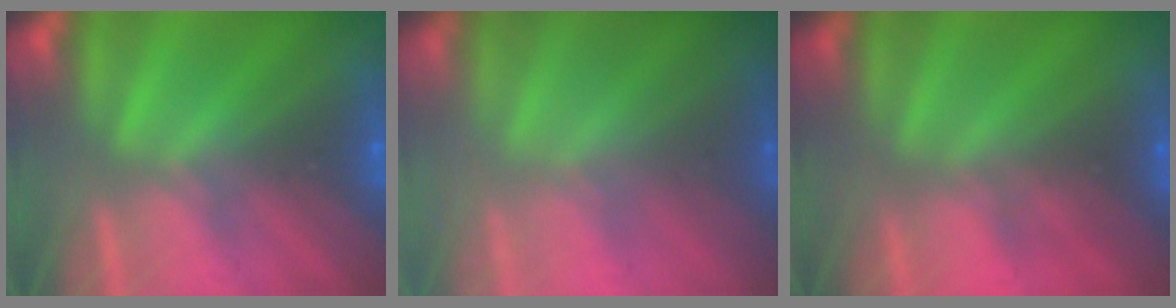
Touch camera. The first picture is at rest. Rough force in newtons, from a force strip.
{"total": 2.3}
{"total": 2.1}